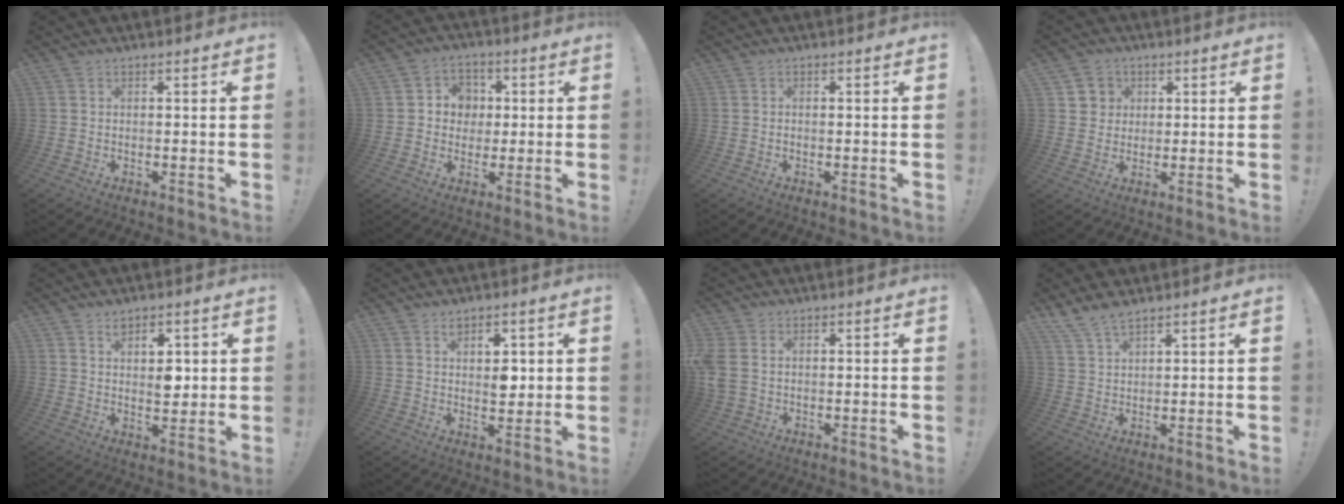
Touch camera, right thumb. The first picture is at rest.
{"total": 7.1, "force": [0.4, 6.8, 1.9], "torque": [-0.034, 0.006, 0.012]}
{"total": 0.0}
{"total": 4.9, "force": [1.6, 4.6, 0.7], "torque": [-0.010, -0.006, 0.030]}
{"total": 6.0, "force": [2.7, 3.9, 3.7], "torque": [-0.042, -0.012, 0.043]}
{"total": 5.6, "force": [2.4, 3.7, 3.4], "torque": [-0.036, -0.011, 0.037]}
{"total": 4.4, "force": [1.1, 3.2, 2.8], "torque": [-0.065, 0.000, 0.021]}
{"total": 5.6, "force": [4.8, 1.3, 2.6], "torque": [-0.061, -0.022, 0.093]}